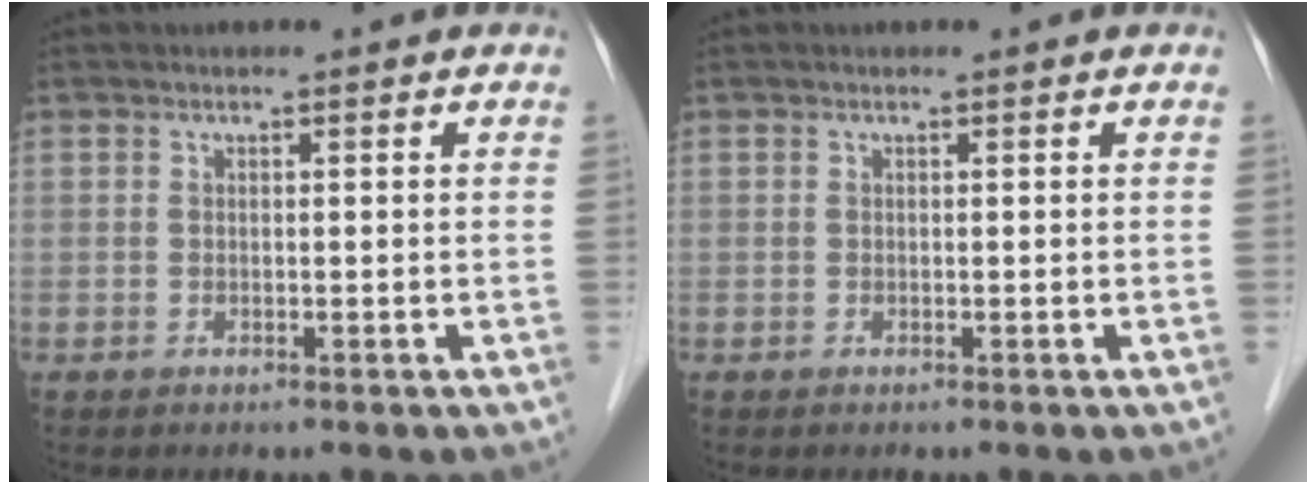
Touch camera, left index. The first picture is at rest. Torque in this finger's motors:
{"motor_torque": [-0.01, -0.01, 0.01, 0.00]}